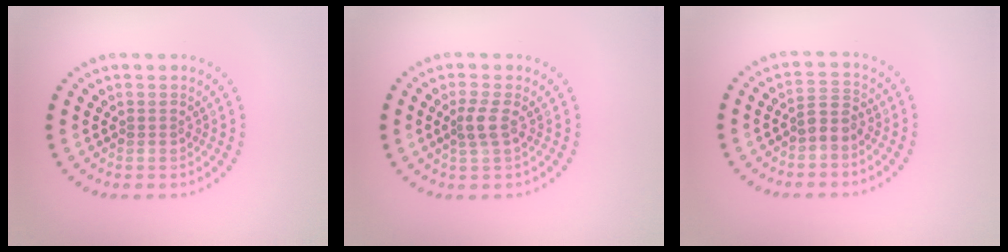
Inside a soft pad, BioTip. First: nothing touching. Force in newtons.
{"total": 1.8, "press": 1.4, "slide": 1.1}
{"total": 1.9, "press": 1.5, "slide": 1.1}